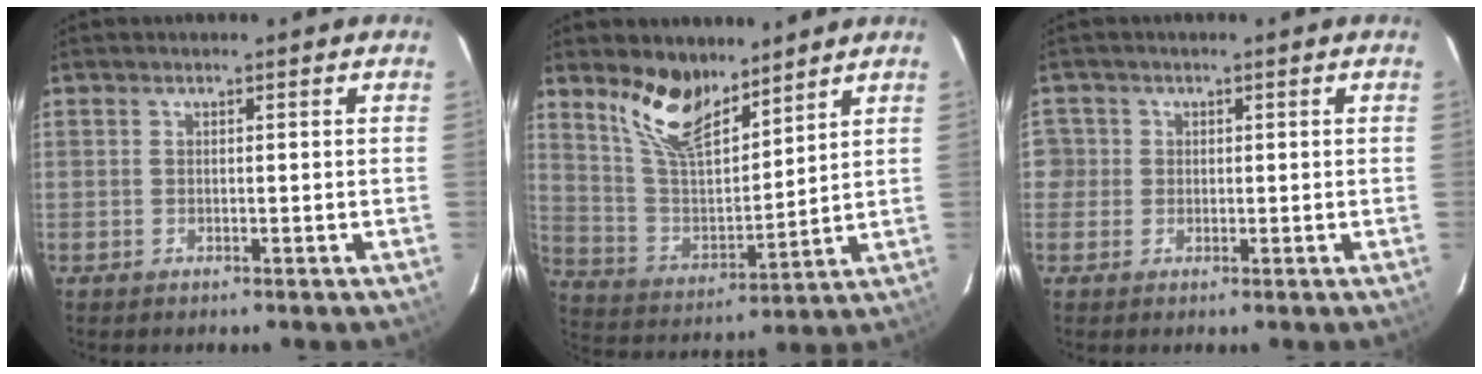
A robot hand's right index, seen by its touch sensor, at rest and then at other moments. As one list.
[{"total": 13.1, "force": [9.6, 5.1, 7.2], "torque": [-0.144, 0.003, 0.193]}, {"total": 2.9, "force": [-0.2, 2.9, 0.2], "torque": [0.009, 0.018, -0.004]}]